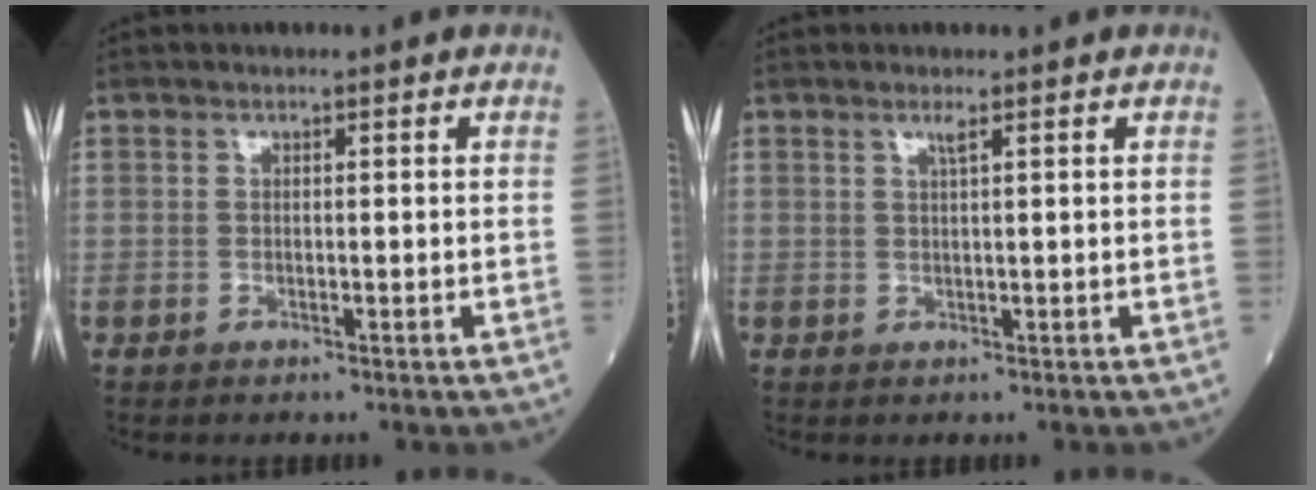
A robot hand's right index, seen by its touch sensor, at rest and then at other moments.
{"total": 1.0, "force": [0.5, -0.2, 0.8], "torque": [-0.019, -0.002, 0.011]}